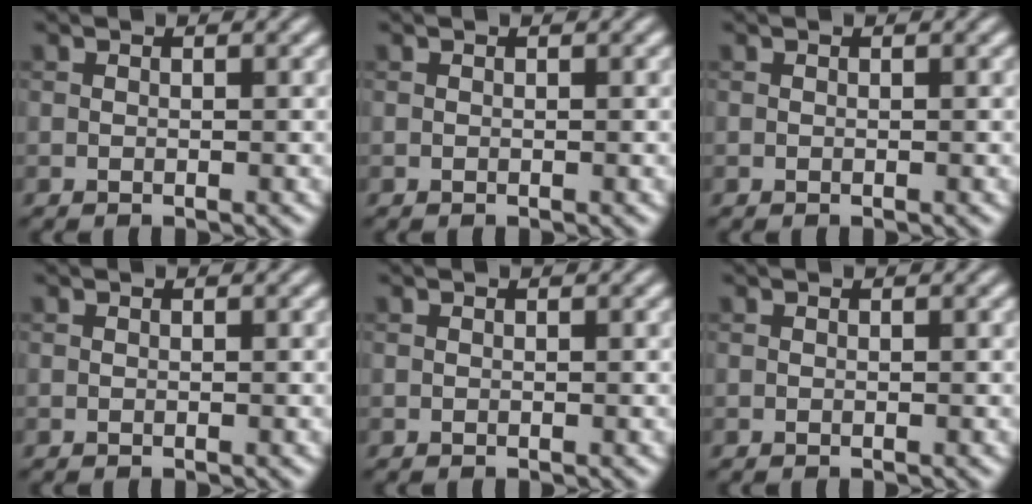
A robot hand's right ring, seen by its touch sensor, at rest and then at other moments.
{"total": 0.0}
{"total": 0.0}
{"total": 0.0}
{"total": 0.0}
{"total": 0.0}